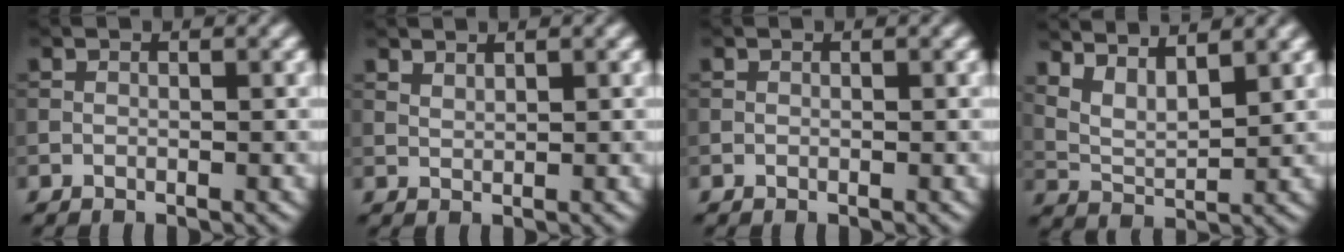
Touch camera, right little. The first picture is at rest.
{"total": 1.0, "force": [0.9, 0.2, 0.3], "torque": [-0.008, -0.002, 0.020]}
{"total": 0.0}
{"total": 4.3, "force": [3.4, 1.2, 2.4], "torque": [-0.058, -0.003, 0.067]}